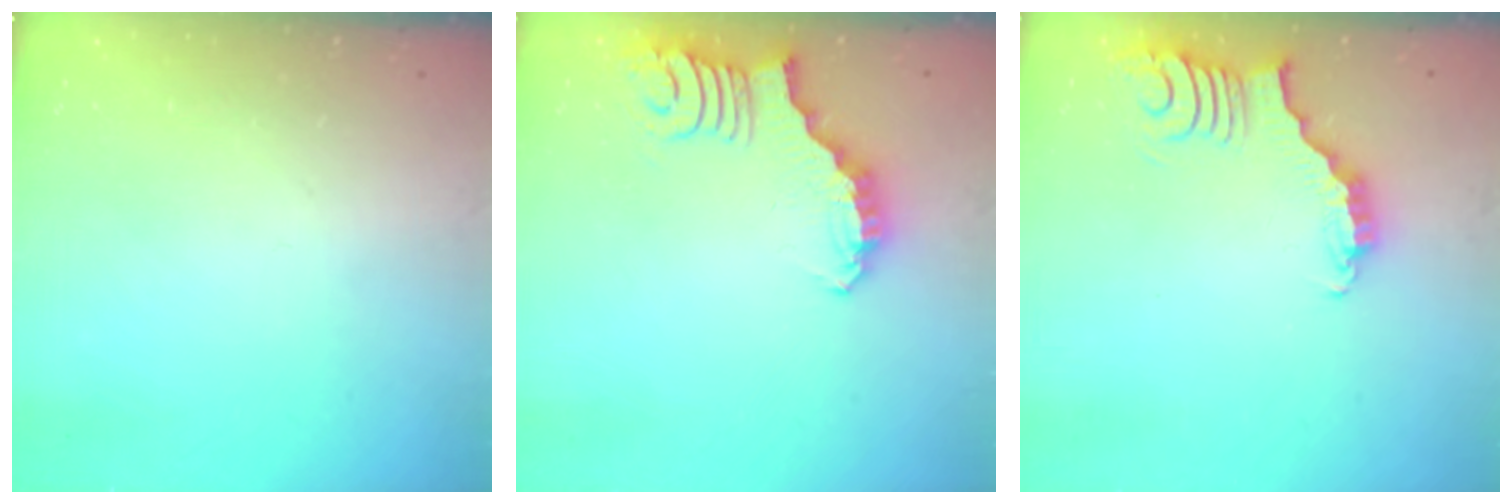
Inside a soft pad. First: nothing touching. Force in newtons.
{"total": 2.5, "press": 2.5, "slide": 0.5}
{"total": 3.8, "press": 3.7, "slide": 0.5}